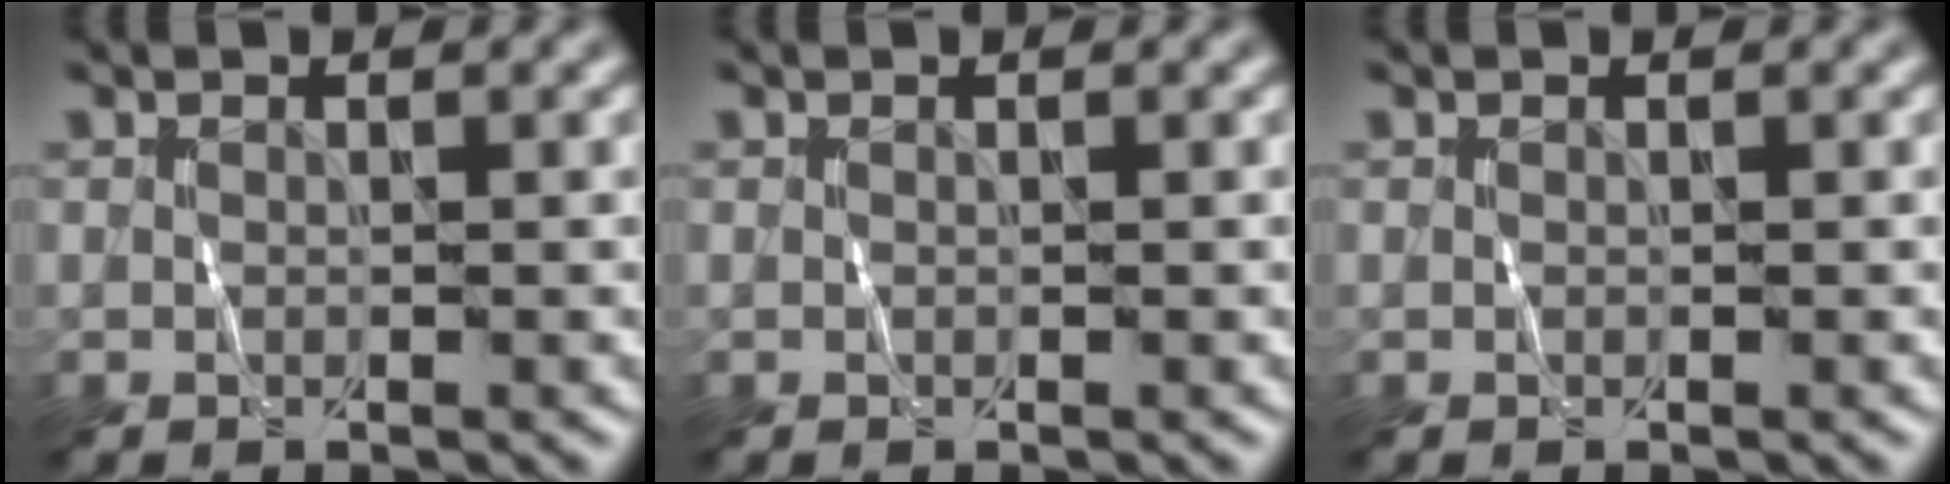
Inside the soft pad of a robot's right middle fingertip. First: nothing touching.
{"total": 0.0}
{"total": 0.0}